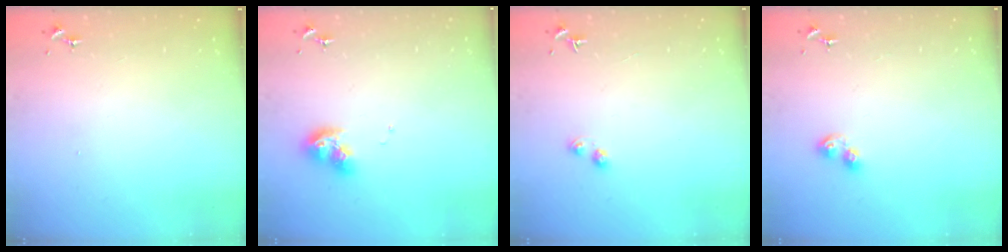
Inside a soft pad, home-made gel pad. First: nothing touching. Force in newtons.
{"total": 9.7, "press": 9.7, "slide": 0.8}
{"total": 2.2, "press": 2.2, "slide": 0.2}
{"total": 5.8, "press": 5.8, "slide": 0.8}